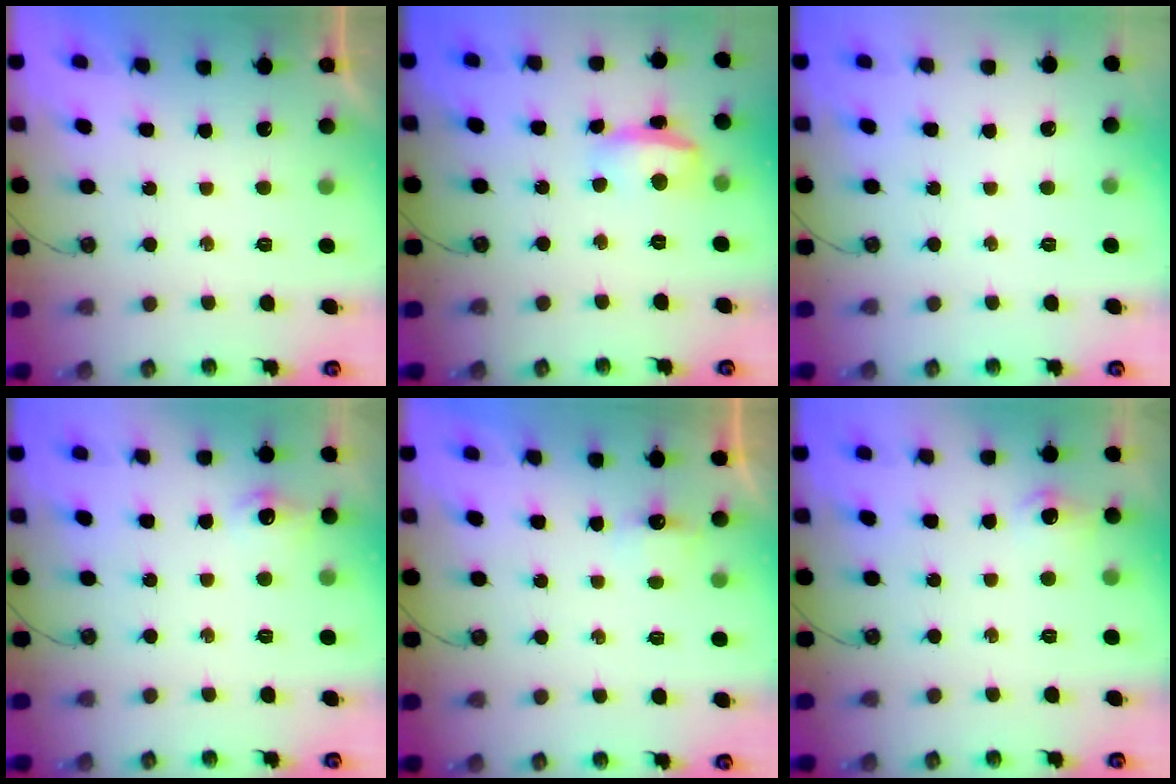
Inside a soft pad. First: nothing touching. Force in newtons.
{"total": 7.9, "press": 7.8, "slide": 1.3}
{"total": 0.0}
{"total": 7.4, "press": 7.4, "slide": 0.8}
{"total": 2.8, "press": 2.7, "slide": 0.4}
{"total": 7.2, "press": 7.2, "slide": 1.0}